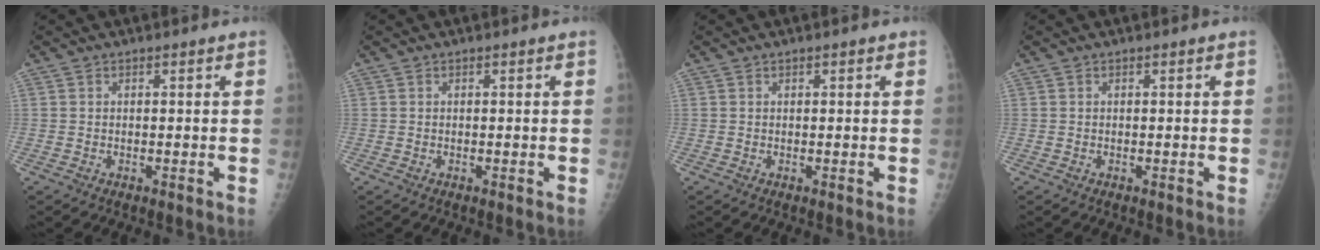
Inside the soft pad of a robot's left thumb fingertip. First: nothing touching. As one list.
[{"total": 0.0}, {"total": 0.6, "force": [0.3, 0.3, 0.4], "torque": [-0.004, 0.000, 0.003]}, {"total": 0.0}]